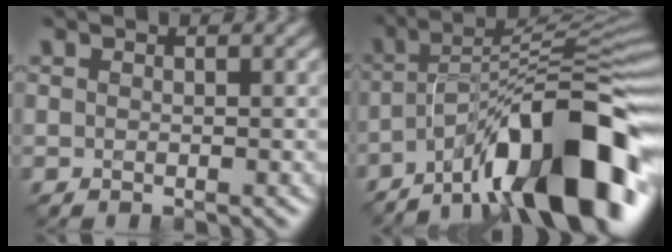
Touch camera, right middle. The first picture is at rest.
{"total": 14.3, "force": [-8.2, 3.7, 11.0], "torque": [-0.157, 0.022, -0.147]}